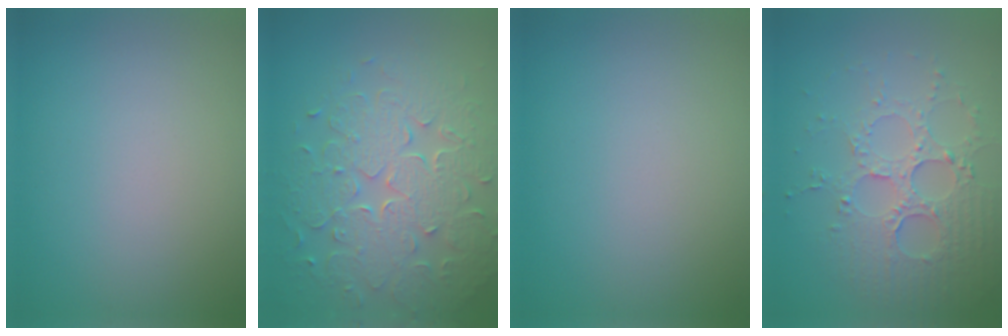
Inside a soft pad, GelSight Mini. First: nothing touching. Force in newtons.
{"total": 8.3, "press": 6.0, "slide": 5.7}
{"total": 0.0}
{"total": 4.1, "press": 3.9, "slide": 1.3}